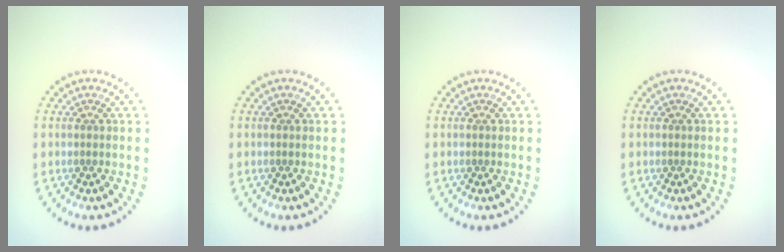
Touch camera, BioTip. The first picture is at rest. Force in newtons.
{"total": 0.0}
{"total": 0.0}
{"total": 0.0}